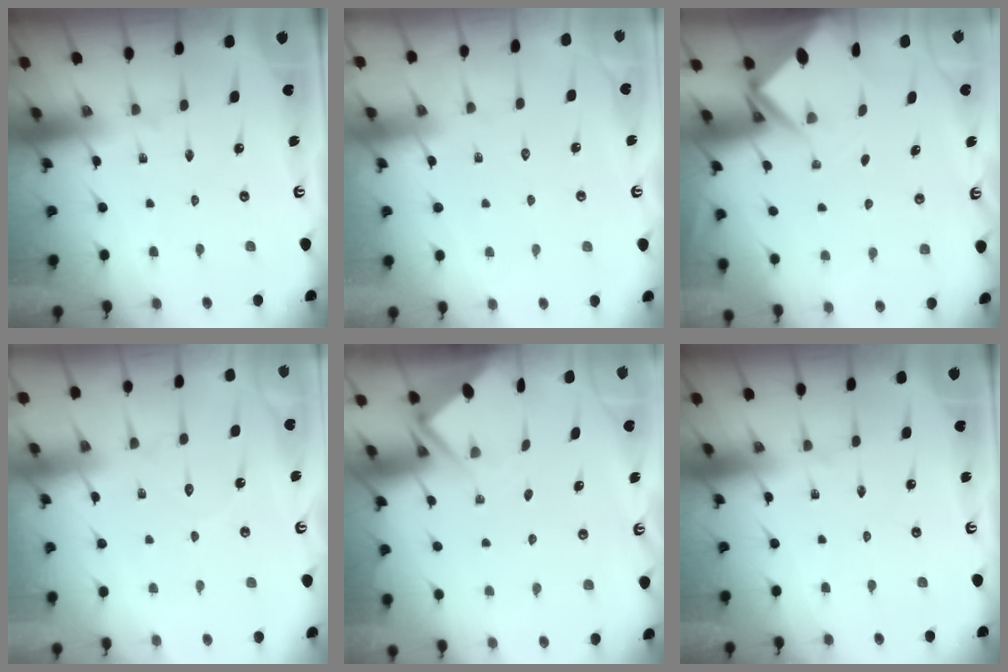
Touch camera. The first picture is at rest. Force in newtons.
{"total": 3.3, "press": 3.2, "slide": 0.5}
{"total": 3.1, "press": 3.1, "slide": 0.1}
{"total": 8.2, "press": 8.1, "slide": 0.7}
{"total": 2.6, "press": 2.6, "slide": 0.1}
{"total": 0.0}